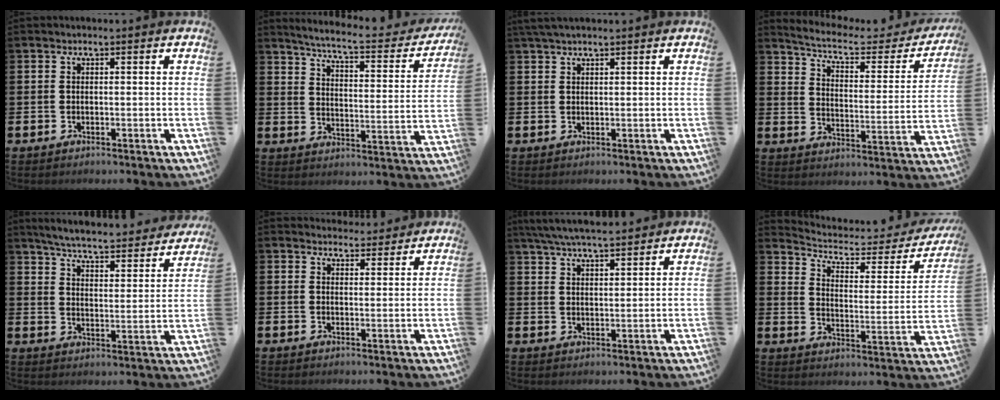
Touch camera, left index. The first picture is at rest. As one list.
[{"total": 5.4, "force": [4.9, 0.2, 2.2], "torque": [-0.063, -0.043, 0.075]}, {"total": 2.1, "force": [1.8, 0.4, 1.1], "torque": [-0.023, 0.003, 0.032]}, {"total": 6.2, "force": [5.4, 1.8, 2.6], "torque": [-0.075, -0.037, 0.084]}, {"total": 5.5, "force": [5.3, 0.2, 1.5], "torque": [-0.049, -0.048, 0.086]}, {"total": 3.3, "force": [3.2, 0.8, -0.2], "torque": [0.005, -0.020, 0.057]}, {"total": 6.0, "force": [5.7, 0.7, 1.7], "torque": [-0.048, -0.021, 0.104]}, {"total": 5.1, "force": [4.1, 2.1, 2.2], "torque": [-0.067, -0.032, 0.061]}]